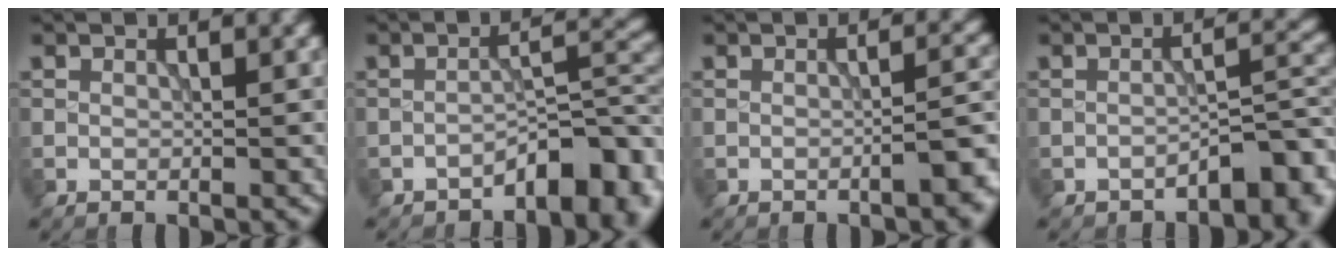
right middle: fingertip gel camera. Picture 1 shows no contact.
{"total": 5.5, "force": [-3.5, 2.0, 3.7], "torque": [-0.041, 0.014, -0.057]}
{"total": 3.4, "force": [-1.7, 0.9, 2.8], "torque": [-0.033, 0.010, -0.031]}
{"total": 3.9, "force": [-2.6, 1.2, 2.6], "torque": [-0.030, 0.014, -0.042]}